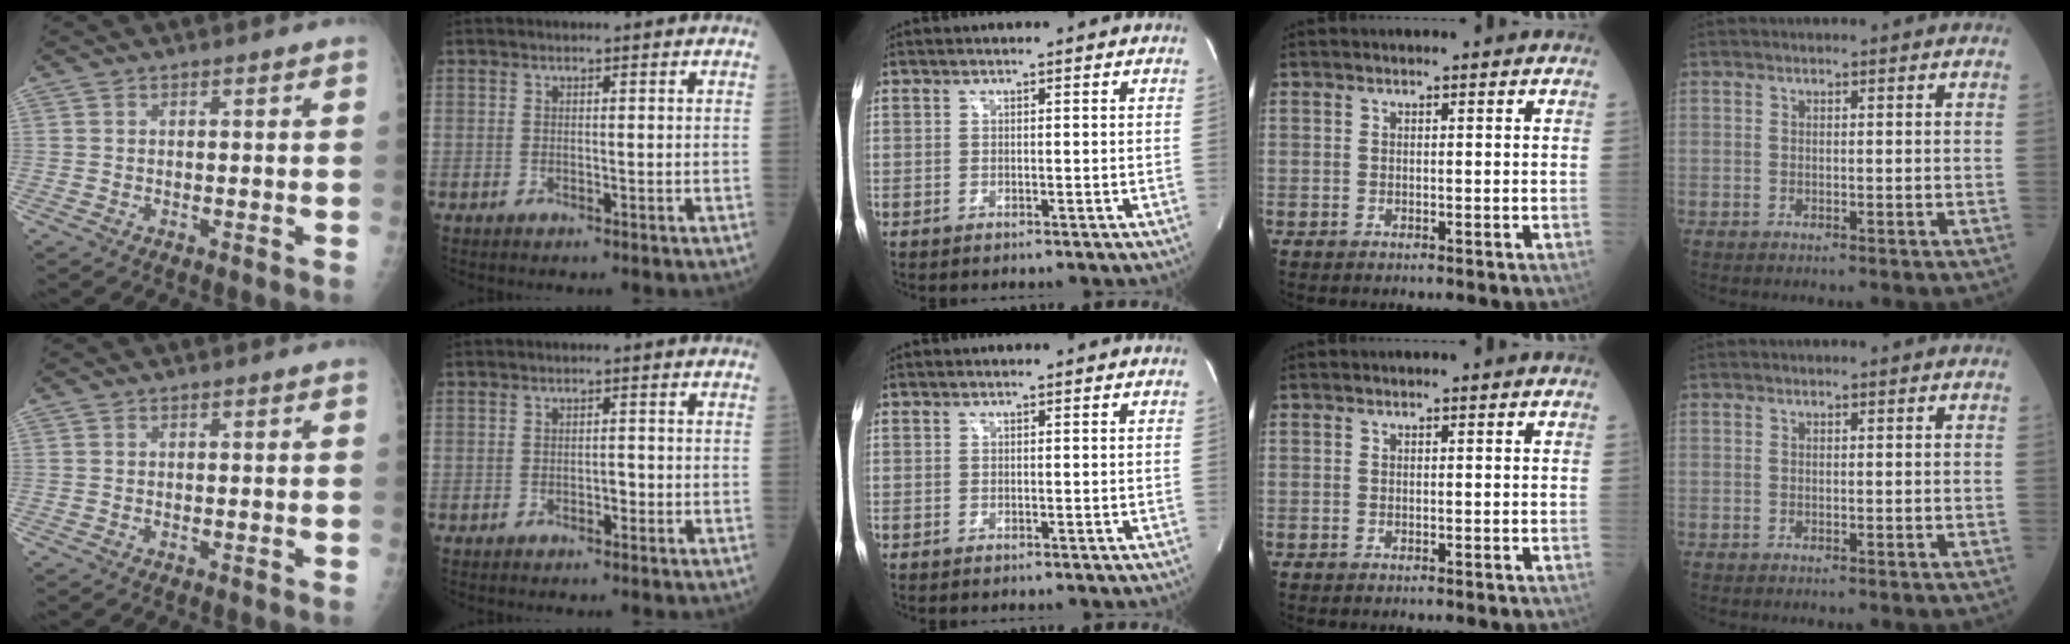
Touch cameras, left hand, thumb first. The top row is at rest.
{"index": {"total": 1.0, "force": [-0.6, 0.5, 0.7], "torque": [-0.003, 0.000, -0.014]}}